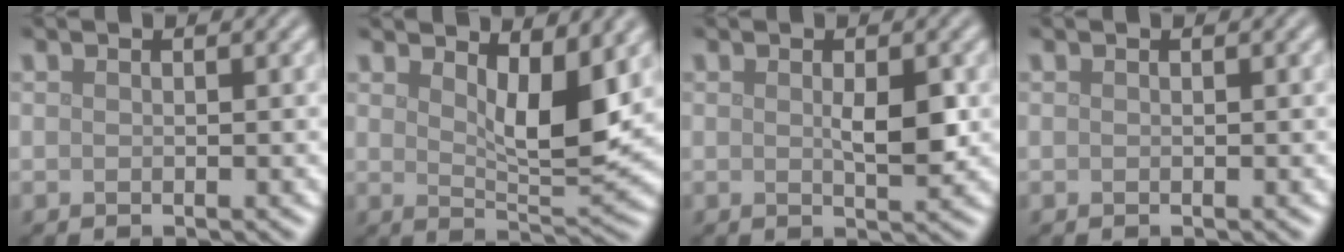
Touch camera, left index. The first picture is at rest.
{"total": 5.4, "force": [2.5, 1.8, 4.4], "torque": [-0.069, -0.011, 0.043]}
{"total": 2.4, "force": [0.2, 0.8, 2.2], "torque": [-0.042, -0.004, 0.005]}
{"total": 0.0}